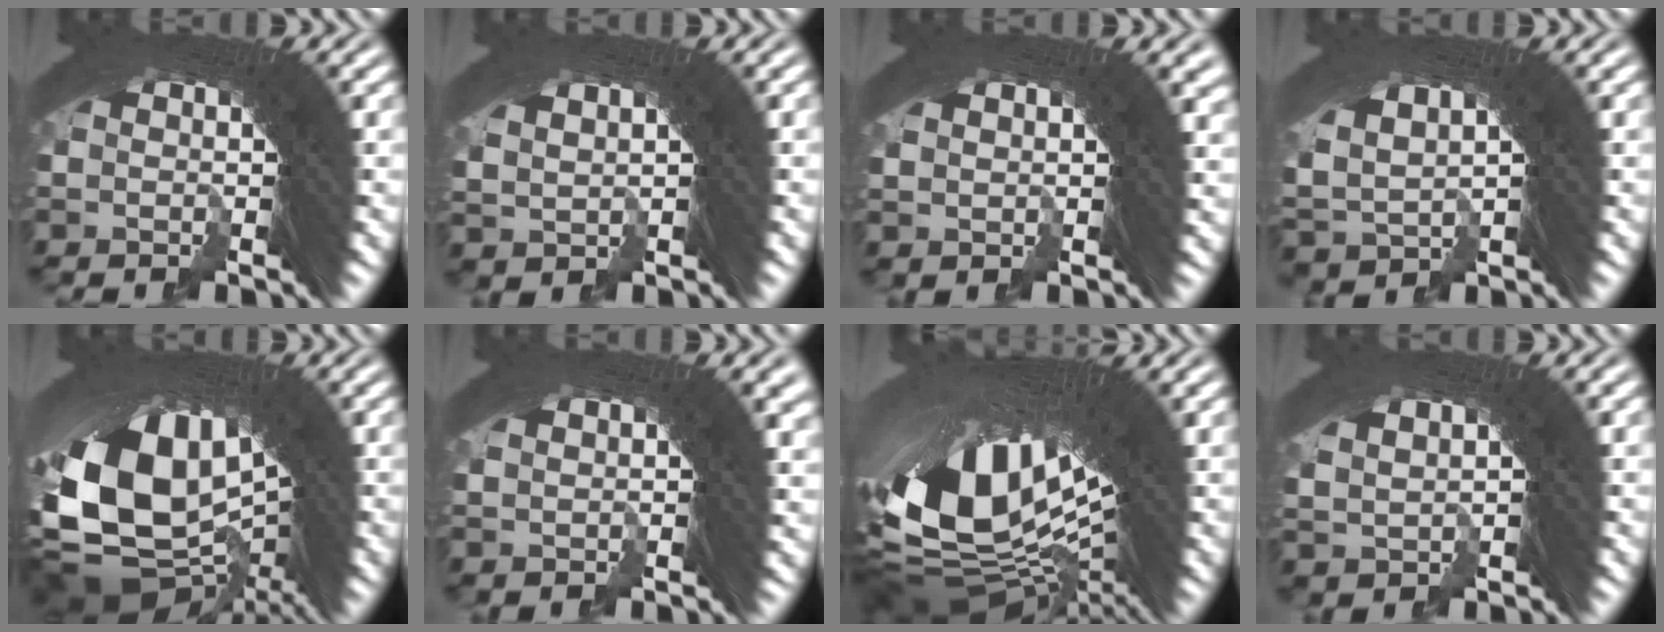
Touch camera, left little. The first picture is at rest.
{"total": 1.7, "force": [1.3, 0.1, 1.1], "torque": [-0.002, 0.014, 0.032]}
{"total": 2.8, "force": [2.0, -0.4, 2.0], "torque": [-0.002, 0.018, 0.031]}
{"total": 4.5, "force": [1.3, 2.8, 3.3], "torque": [-0.063, 0.007, 0.033]}
{"total": 18.5, "force": [-3.0, 12.3, 13.5], "torque": [-0.274, -0.074, -0.010]}
{"total": 3.2, "force": [2.1, -0.4, 2.4], "torque": [-0.002, 0.022, 0.032]}
{"total": 20.8, "force": [0.9, 11.3, 17.5], "torque": [-0.321, -0.041, 0.049]}
{"total": 2.0, "force": [1.3, 0.6, 1.5], "torque": [-0.012, 0.011, 0.034]}